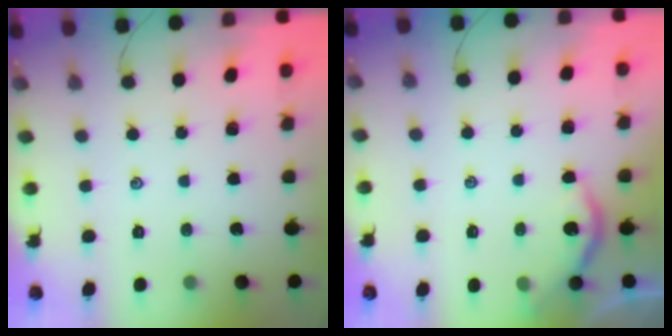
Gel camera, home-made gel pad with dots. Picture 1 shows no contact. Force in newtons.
{"total": 3.9, "press": 3.9, "slide": 0.3}